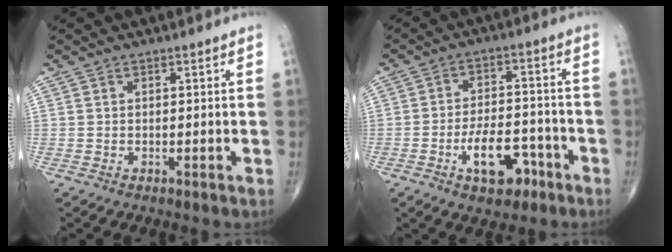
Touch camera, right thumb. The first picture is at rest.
{"total": 9.6, "force": [-4.7, 5.0, 6.8], "torque": [-0.094, 0.034, -0.073]}